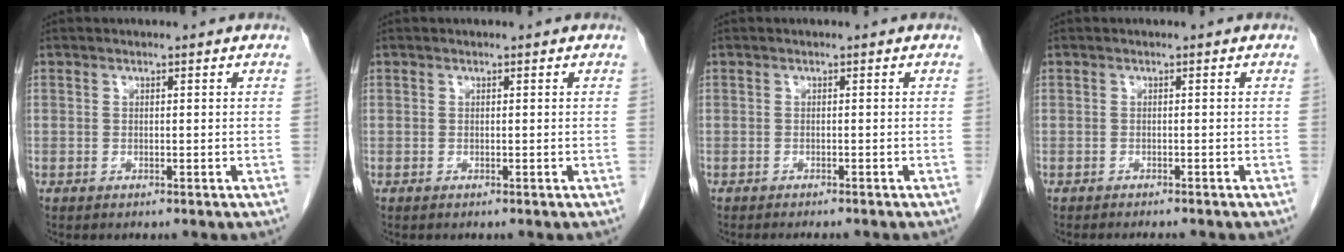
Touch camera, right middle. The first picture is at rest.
{"total": 0.0}
{"total": 3.4, "force": [-3.0, 0.6, 1.5], "torque": [-0.013, -0.004, -0.037]}
{"total": 3.1, "force": [-2.8, 0.5, 1.2], "torque": [-0.010, -0.004, -0.035]}